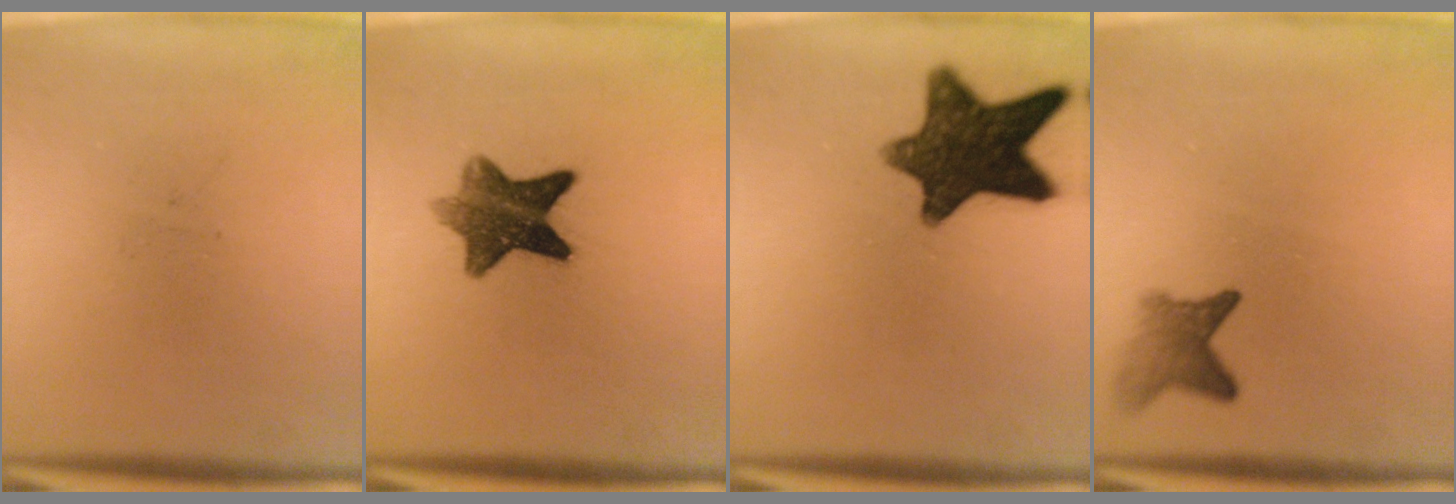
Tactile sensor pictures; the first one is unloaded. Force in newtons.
{"total": 8.7}
{"total": 13.4}
{"total": 3.1}